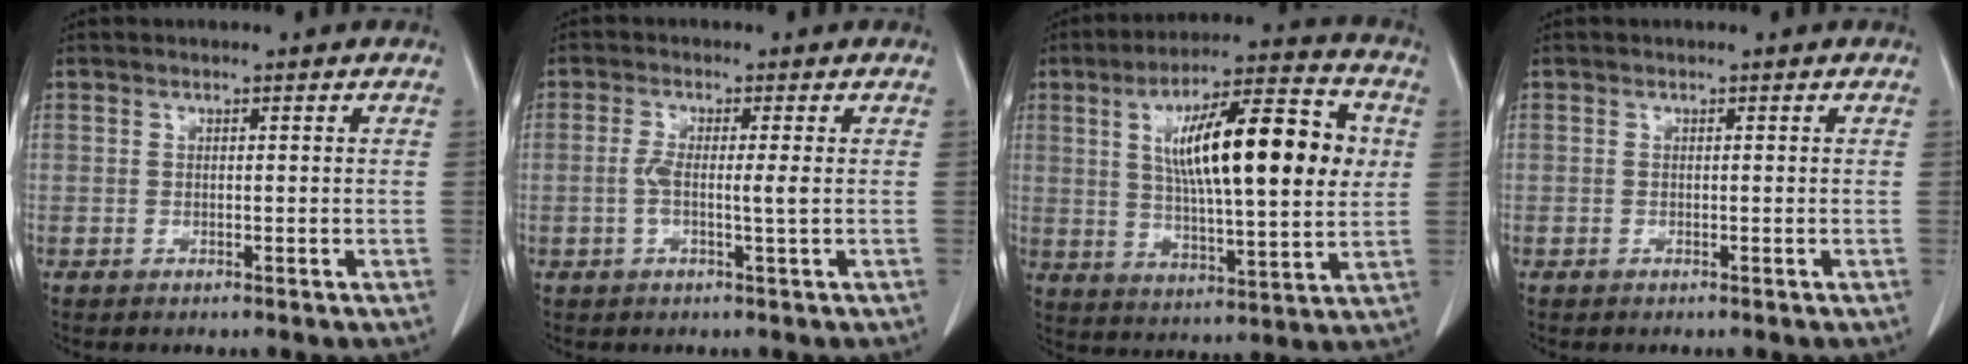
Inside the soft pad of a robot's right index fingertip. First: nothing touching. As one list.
[{"total": 3.3, "force": [-0.2, -0.1, 3.2], "torque": [-0.063, 0.003, -0.001]}, {"total": 19.9, "force": [4.2, 4.0, 19.0], "torque": [-0.308, 0.022, 0.064]}, {"total": 0.0}]